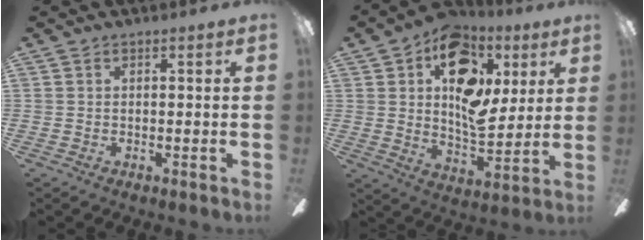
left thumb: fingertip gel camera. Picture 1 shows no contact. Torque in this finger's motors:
{"motor_torque": [0.96, 0.76, 0.41, -0.07, 0.22]}